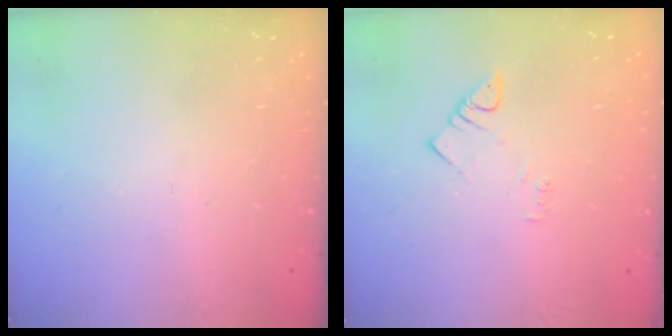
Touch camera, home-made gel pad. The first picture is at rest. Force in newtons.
{"total": 3.0, "press": 3.0, "slide": 0.6}